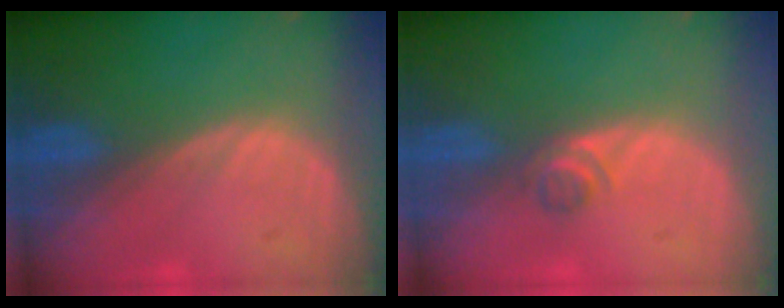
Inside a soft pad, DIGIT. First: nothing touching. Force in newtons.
{"total": 1.9, "press": 1.7, "slide": 0.8}